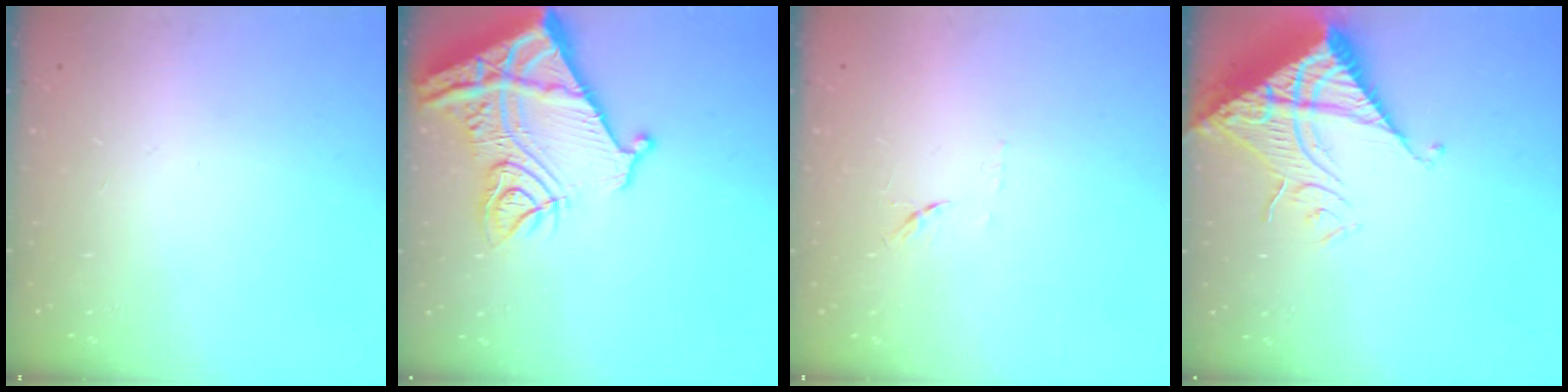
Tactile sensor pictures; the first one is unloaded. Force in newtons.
{"total": 18.7, "press": 18.6, "slide": 2.1}
{"total": 6.2, "press": 6.1, "slide": 0.9}
{"total": 16.2, "press": 16.1, "slide": 2.1}